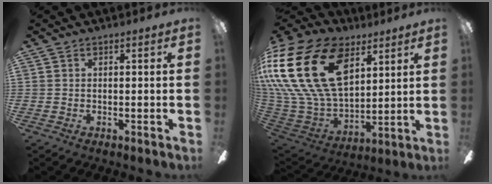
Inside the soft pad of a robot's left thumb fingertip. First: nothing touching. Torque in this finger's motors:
{"motor_torque": [0.83, 1.01, 1.48, -1.29, 1.05]}